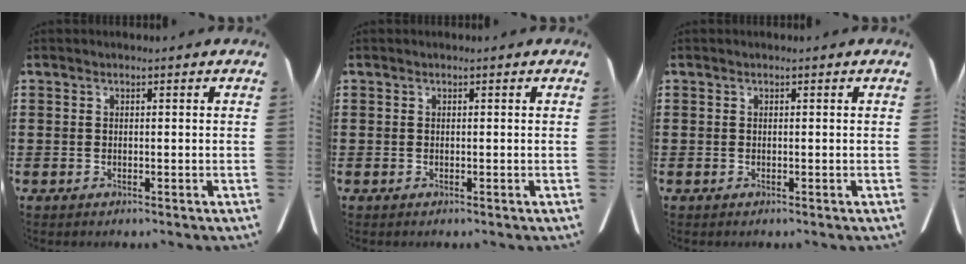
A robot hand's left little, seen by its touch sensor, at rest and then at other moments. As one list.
[{"total": 0.0}, {"total": 0.0}]